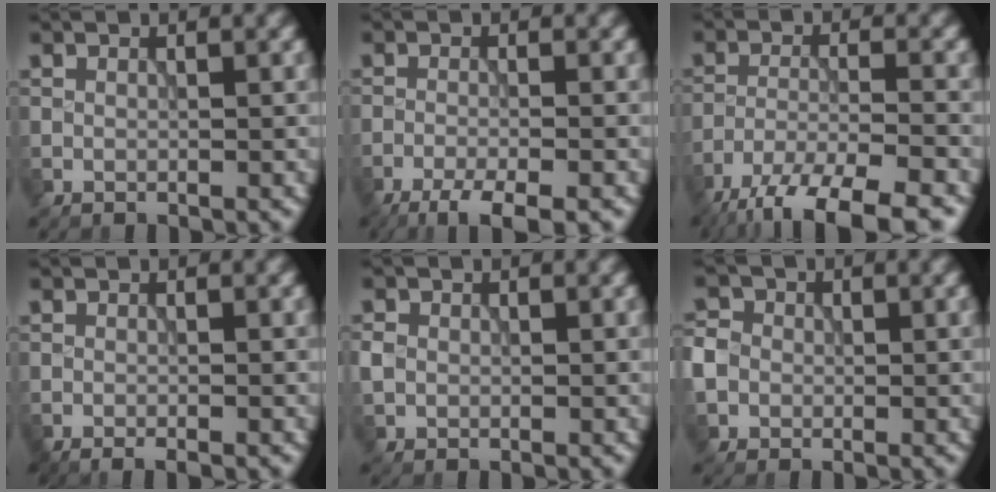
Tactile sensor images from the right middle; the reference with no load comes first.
{"total": 4.7, "force": [-3.3, 0.9, 3.2], "torque": [-0.054, -0.007, -0.062]}
{"total": 10.8, "force": [-8.7, 2.6, 5.8], "torque": [-0.101, -0.029, -0.137]}
{"total": 1.2, "force": [-0.9, 0.2, 0.8], "torque": [-0.008, -0.003, -0.015]}
{"total": 1.5, "force": [0.0, 1.4, 0.6], "torque": [-0.013, -0.001, -0.005]}
{"total": 4.7, "force": [-0.6, 4.3, 1.9], "torque": [-0.043, 0.019, -0.036]}